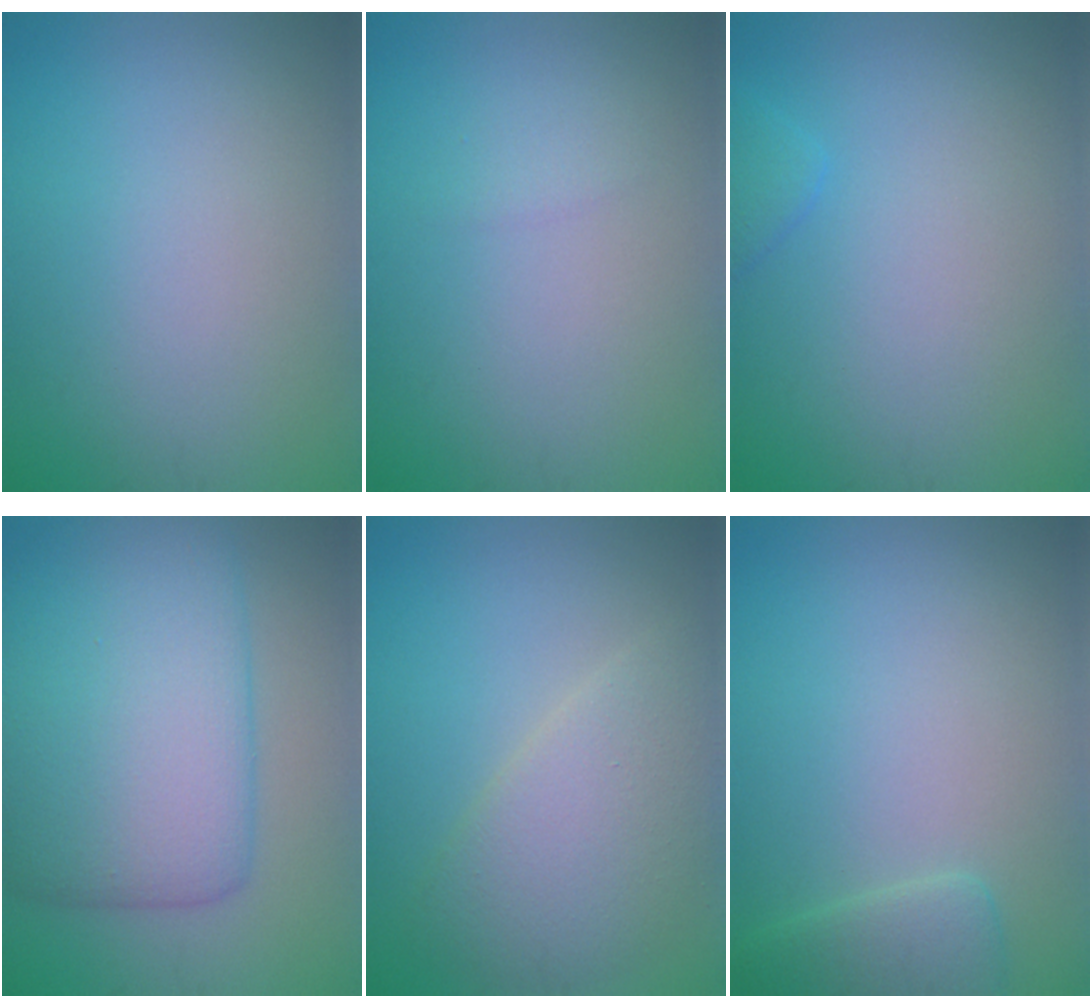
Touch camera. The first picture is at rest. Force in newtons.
{"total": 0.8, "press": 0.8, "slide": 0.1}
{"total": 1.3, "press": 1.3, "slide": 0.1}
{"total": 10.2, "press": 10.2, "slide": 0.1}
{"total": 4.9, "press": 4.9, "slide": 0.2}
{"total": 2.6, "press": 2.6, "slide": 0.2}